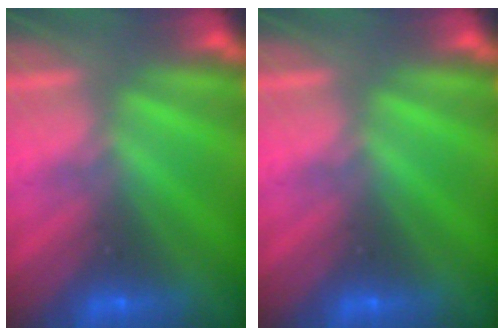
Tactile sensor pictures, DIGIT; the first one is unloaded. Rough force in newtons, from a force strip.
{"total": 0.0}